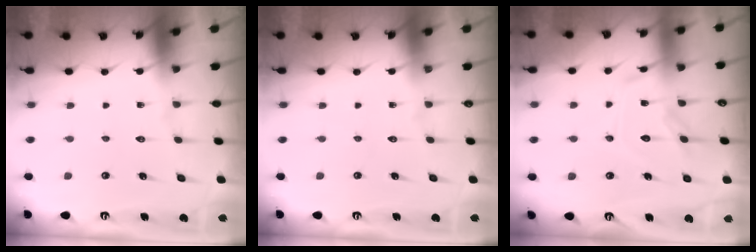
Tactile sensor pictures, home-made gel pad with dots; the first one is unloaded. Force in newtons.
{"total": 0.0}
{"total": 12.2, "press": 12.1, "slide": 1.2}